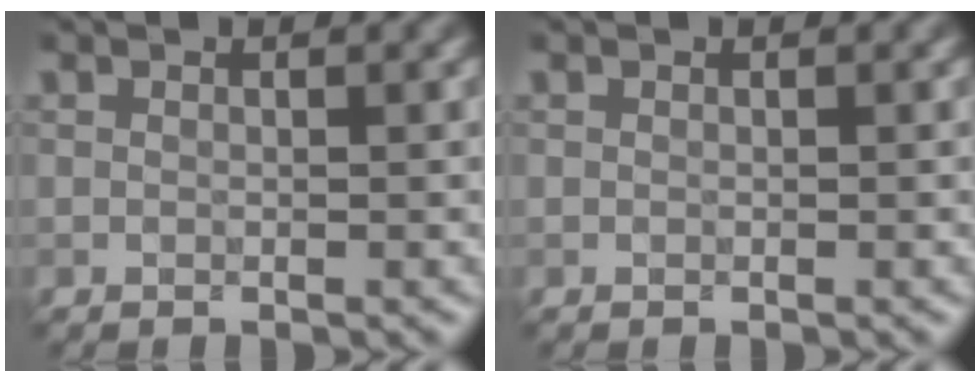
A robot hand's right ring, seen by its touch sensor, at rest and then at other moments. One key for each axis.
{"total": 0.0}